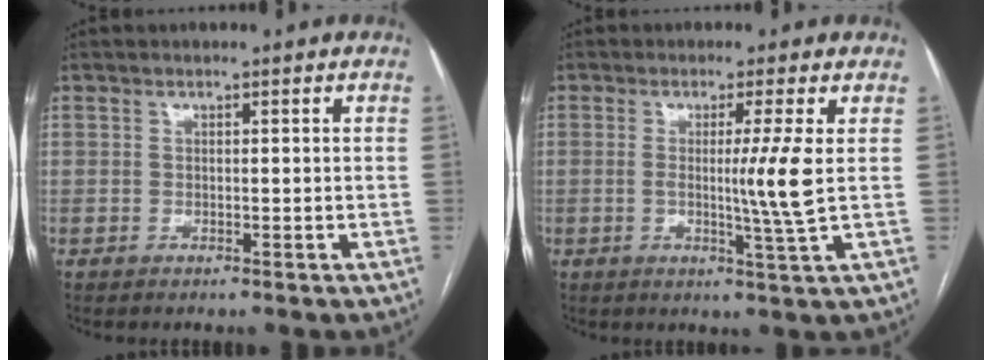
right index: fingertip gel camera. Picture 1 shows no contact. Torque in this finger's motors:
{"motor_torque": [0.10, 0.08, 0.24, 0.07]}